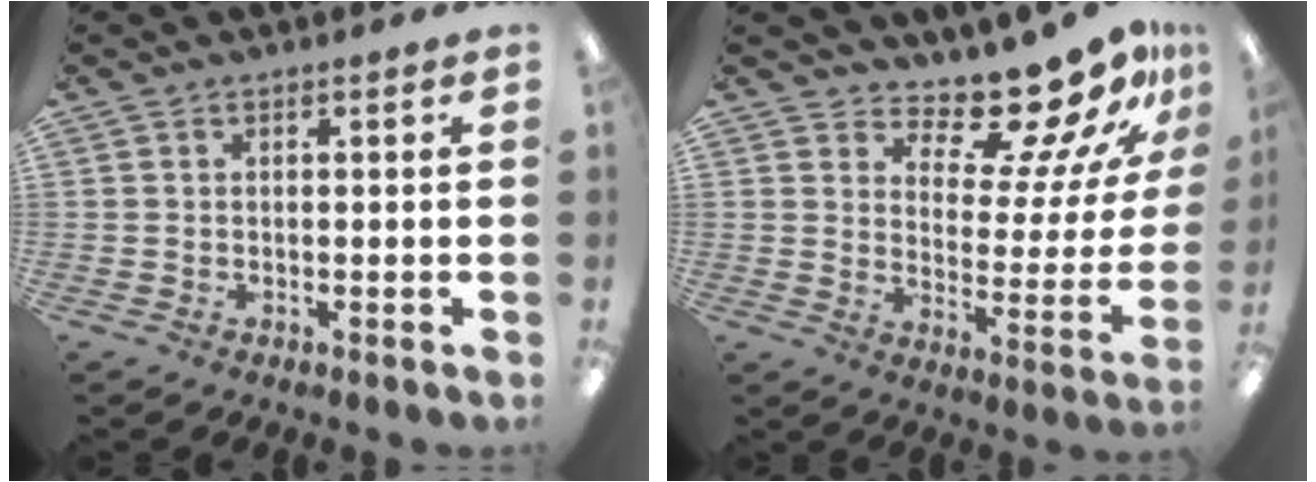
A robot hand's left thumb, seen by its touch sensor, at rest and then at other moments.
{"total": 15.6, "force": [13.7, 4.0, 6.5], "torque": [-0.098, -0.115, 0.227]}